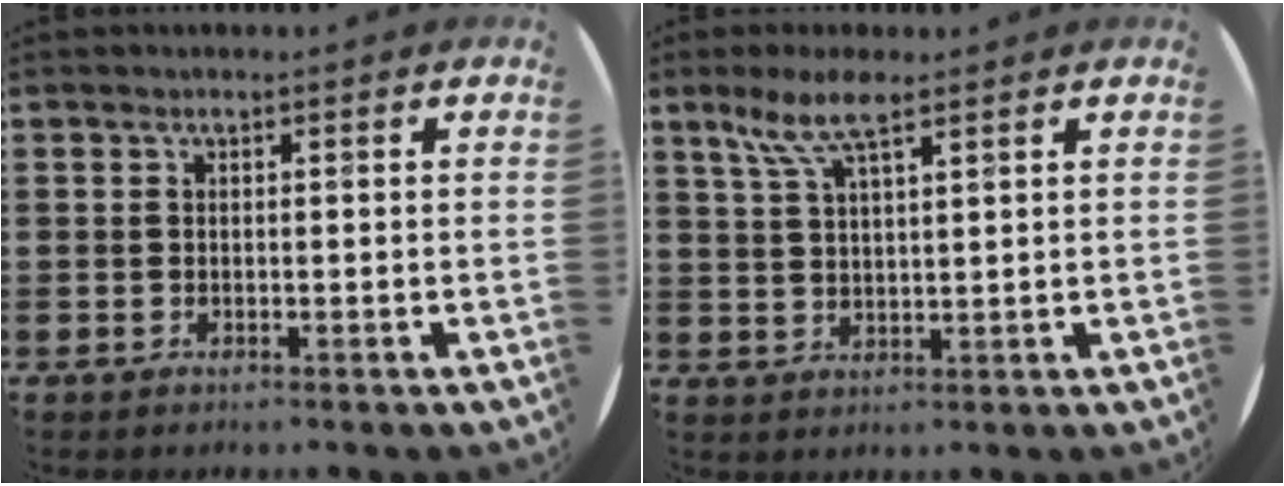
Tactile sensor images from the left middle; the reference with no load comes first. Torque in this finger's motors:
{"motor_torque": [0.66, -0.50, 0.17, 0.09]}